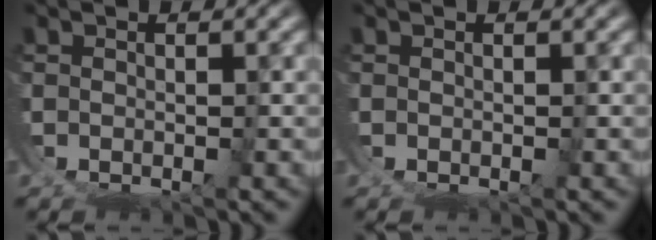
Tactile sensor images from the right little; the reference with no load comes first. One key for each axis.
{"total": 0.0}